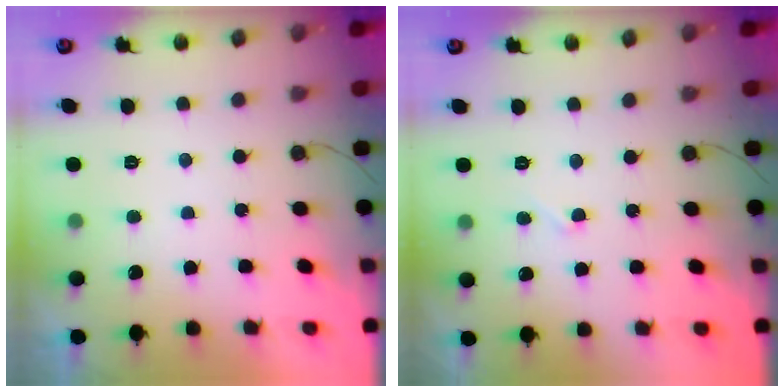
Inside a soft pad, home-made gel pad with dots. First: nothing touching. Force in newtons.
{"total": 2.8, "press": 2.8, "slide": 0.2}